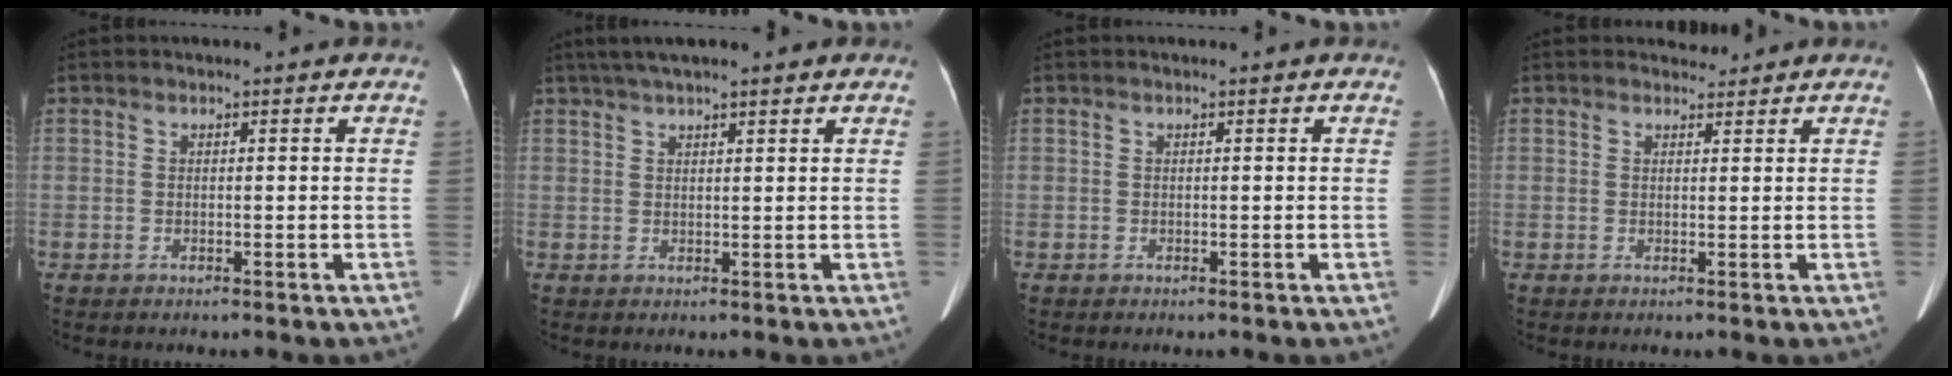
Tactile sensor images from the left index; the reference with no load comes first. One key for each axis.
{"total": 8.0, "fx": 6.2, "fy": 1.3, "fz": 4.8, "tx": -0.071, "ty": 0.040, "tz": 0.092}
{"total": 0.0}
{"total": 1.4, "fx": 1.3, "fy": 0.5, "fz": -0.3, "tx": 0.004, "ty": -0.001, "tz": 0.017}